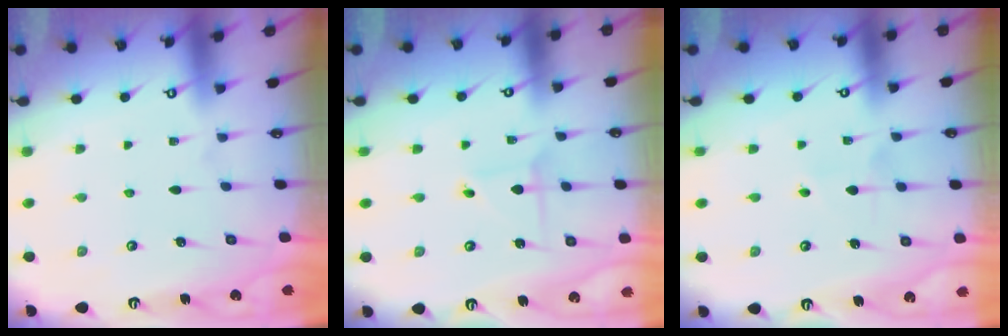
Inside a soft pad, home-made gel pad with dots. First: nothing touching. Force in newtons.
{"total": 1.9, "press": 1.9, "slide": 0.2}
{"total": 3.2, "press": 3.2, "slide": 0.4}